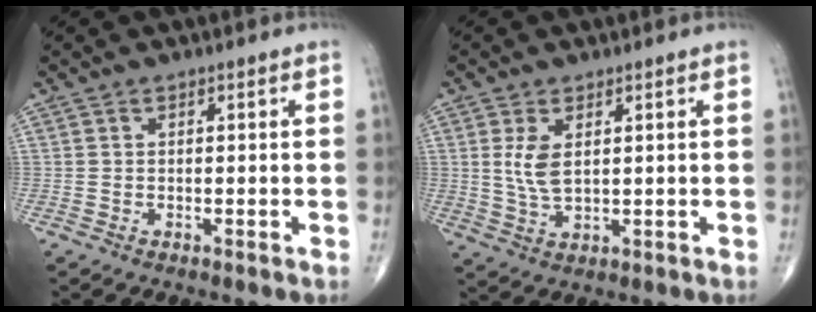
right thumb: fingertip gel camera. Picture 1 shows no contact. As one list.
[{"total": 5.6, "force": [1.4, 2.9, 4.6], "torque": [-0.089, -0.008, 0.036]}]